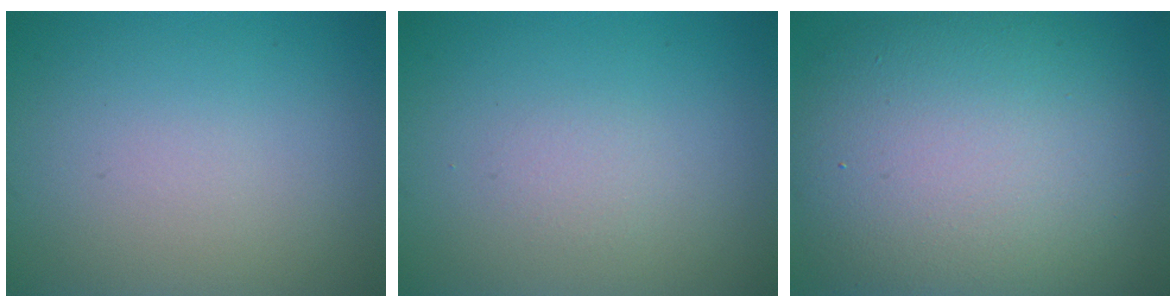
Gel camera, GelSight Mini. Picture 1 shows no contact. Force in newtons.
{"total": 0.9, "press": 0.9, "slide": 0.1}
{"total": 13.8, "press": 13.7, "slide": 0.7}